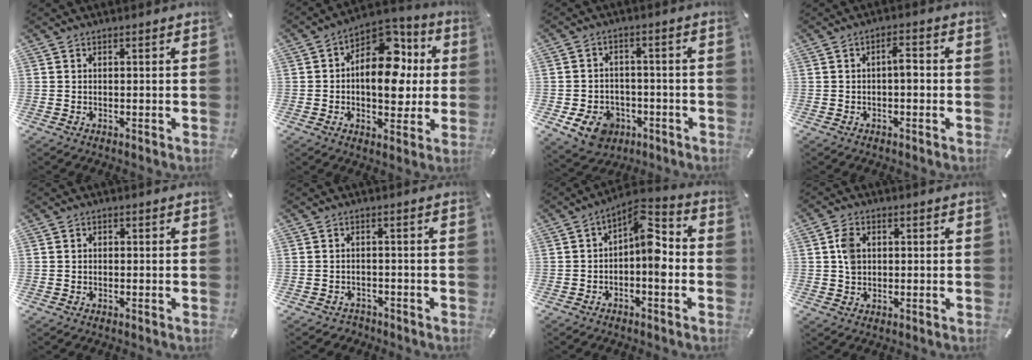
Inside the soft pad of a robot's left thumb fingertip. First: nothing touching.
{"total": 15.3, "force": [1.5, 10.7, 10.9], "torque": [-0.146, -0.020, 0.026]}
{"total": 8.7, "force": [-4.1, 6.6, 3.8], "torque": [-0.082, 0.024, -0.076]}
{"total": 3.6, "force": [-0.6, 1.6, 3.2], "torque": [-0.052, 0.010, -0.014]}
{"total": 1.0, "force": [-0.3, 0.8, 0.4], "torque": [-0.008, 0.004, -0.008]}
{"total": 2.1, "force": [-1.5, 1.4, 0.4], "torque": [-0.008, 0.009, -0.033]}
{"total": 9.4, "force": [-0.5, 4.7, 8.1], "torque": [-0.113, -0.003, -0.010]}
{"total": 4.6, "force": [0.6, 3.7, 2.7], "torque": [-0.038, 0.004, 0.007]}